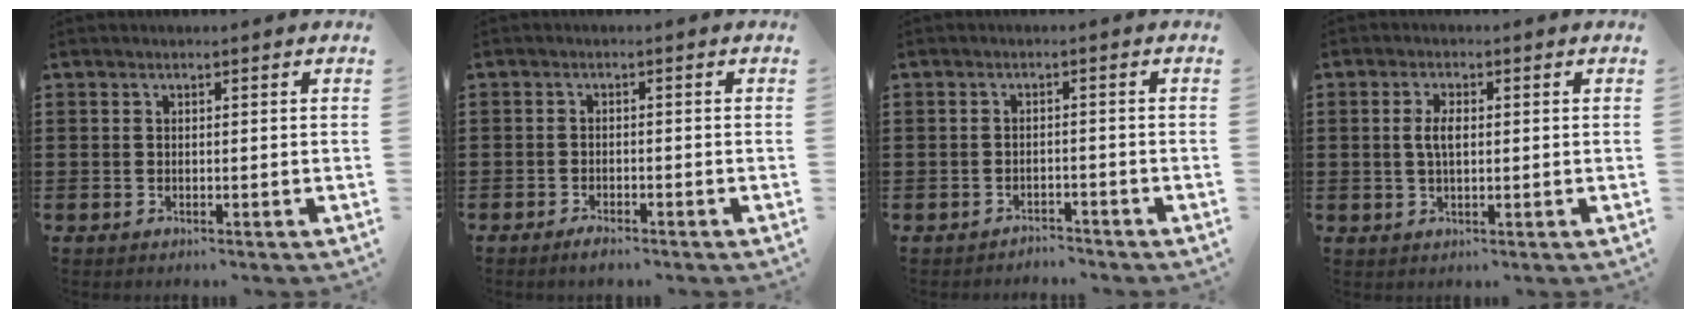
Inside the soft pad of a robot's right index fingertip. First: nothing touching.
{"total": 1.6, "force": [-1.6, 0.2, 0.4], "torque": [-0.012, -0.002, -0.030]}
{"total": 2.0, "force": [-2.0, 0.2, -0.2], "torque": [-0.004, 0.002, -0.046]}
{"total": 3.3, "force": [0.3, 1.3, 3.0], "torque": [-0.062, 0.005, 0.003]}